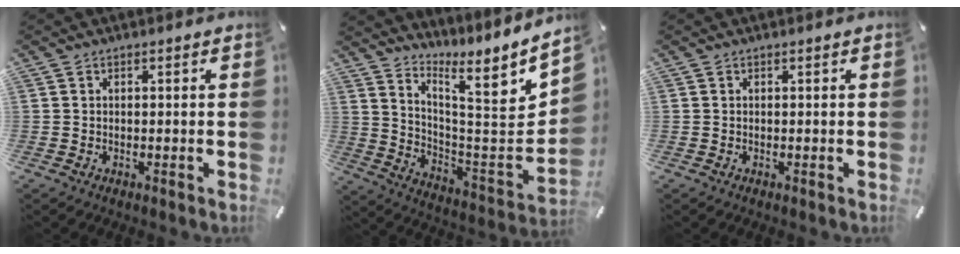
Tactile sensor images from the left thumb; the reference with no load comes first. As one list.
[{"total": 10.4, "force": [8.0, 1.6, 6.6], "torque": [-0.082, -0.109, 0.116]}, {"total": 0.0}]